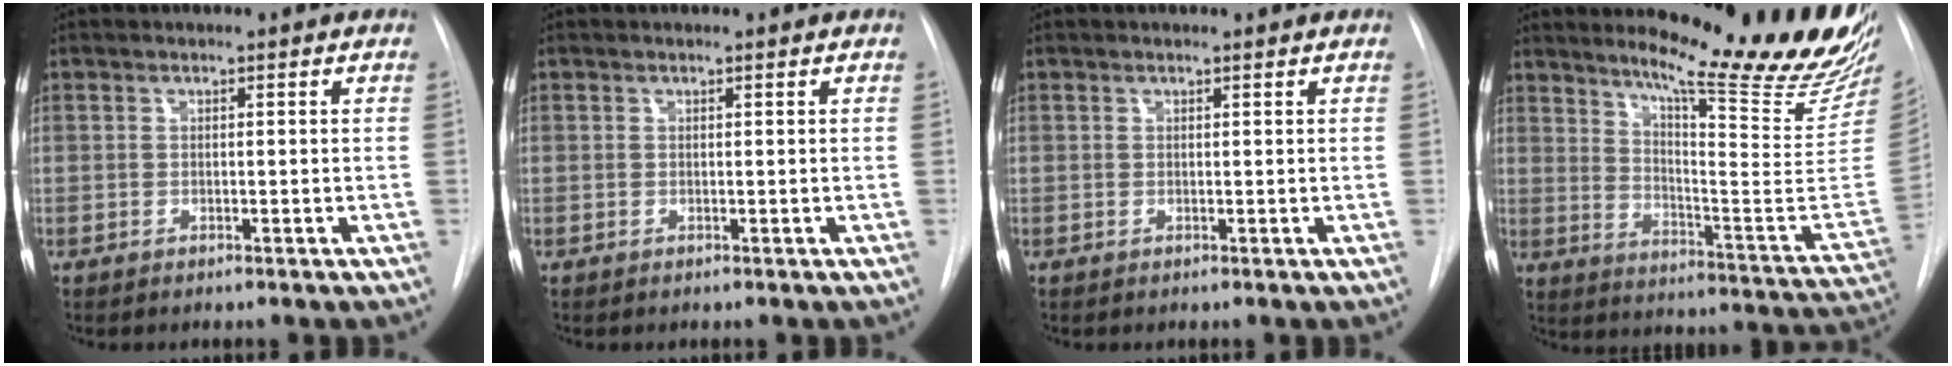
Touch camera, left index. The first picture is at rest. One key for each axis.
{"total": 0.0}
{"total": 0.5, "fx": 0.5, "fy": 0.0, "fz": 0.2, "tx": -0.009, "ty": 0.004, "tz": 0.009}
{"total": 22.8, "fx": 19.4, "fy": 0.5, "fz": 12.0, "tx": -0.177, "ty": -0.110, "tz": 0.256}